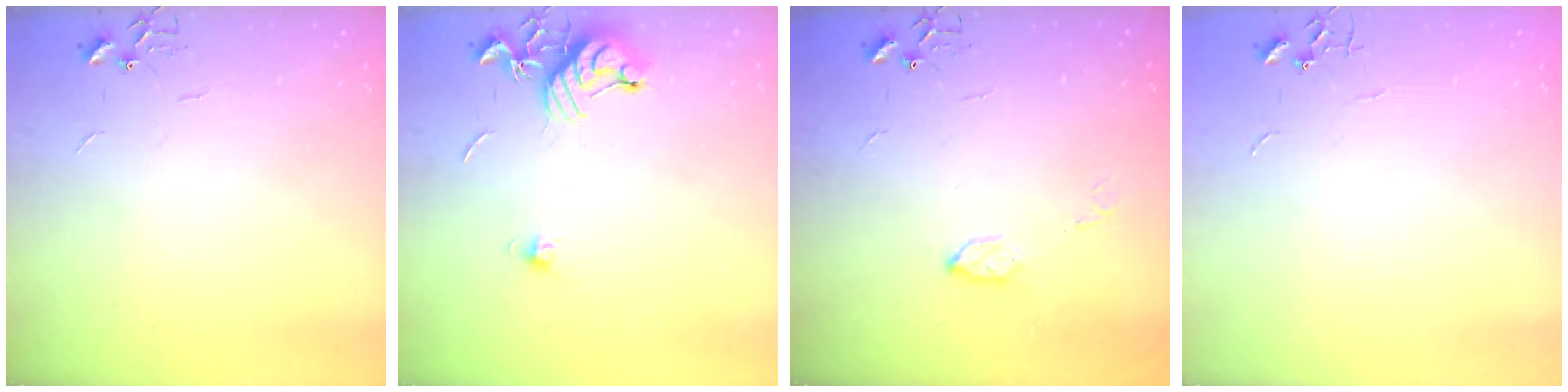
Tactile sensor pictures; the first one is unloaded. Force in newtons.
{"total": 10.3, "press": 10.2, "slide": 1.2}
{"total": 4.0, "press": 4.0, "slide": 0.7}
{"total": 0.0}